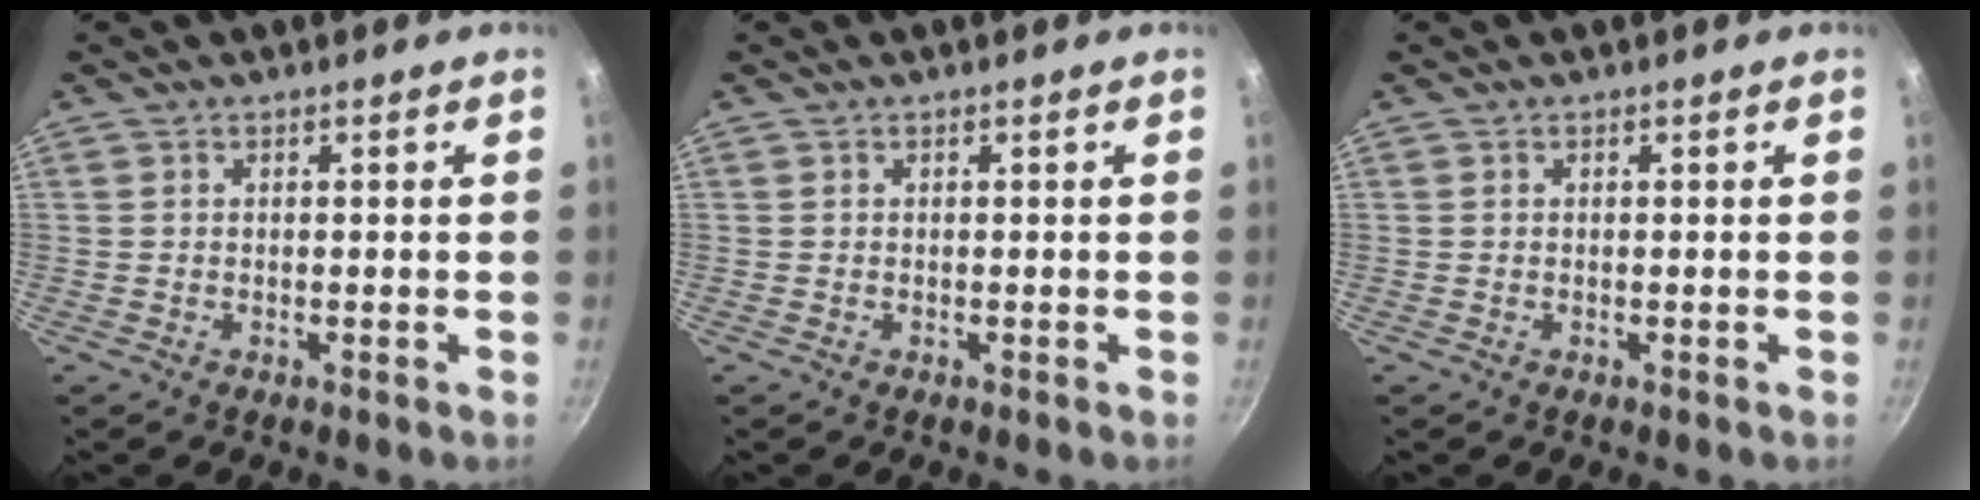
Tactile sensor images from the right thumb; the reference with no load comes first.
{"total": 0.0}
{"total": 0.0}